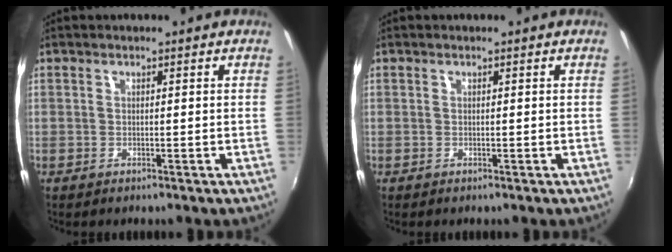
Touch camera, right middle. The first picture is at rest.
{"total": 0.0}